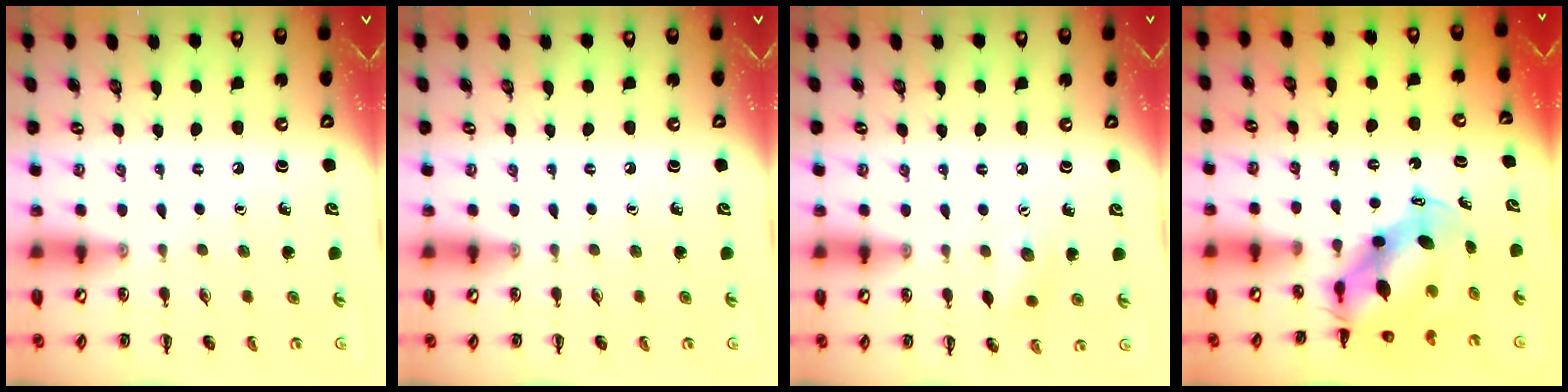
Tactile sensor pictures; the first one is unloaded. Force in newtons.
{"total": 0.0}
{"total": 7.7, "press": 7.6, "slide": 1.5}
{"total": 7.8, "press": 7.6, "slide": 1.8}